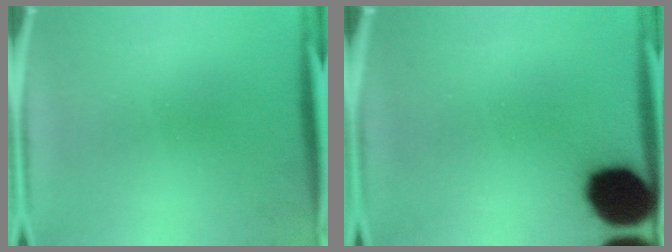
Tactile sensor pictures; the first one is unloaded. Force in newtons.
{"total": 16.8}